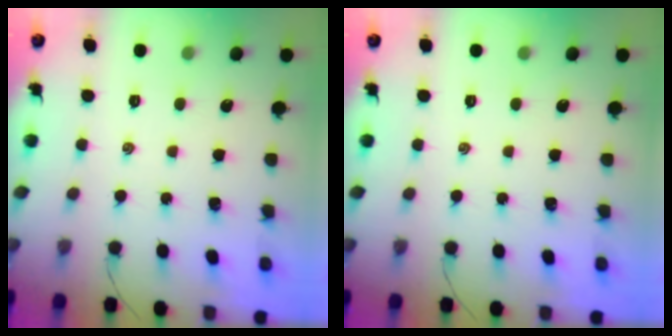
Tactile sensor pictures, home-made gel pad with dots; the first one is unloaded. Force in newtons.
{"total": 0.0}